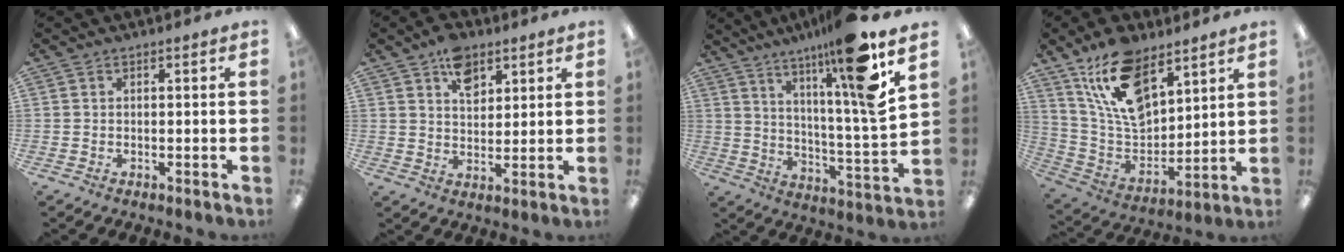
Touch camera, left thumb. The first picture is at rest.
{"total": 7.8, "force": [4.6, 4.9, 4.0], "torque": [-0.053, -0.015, 0.080]}
{"total": 17.9, "force": [12.2, 0.2, 13.0], "torque": [-0.224, -0.071, 0.180]}
{"total": 17.8, "force": [11.5, 9.1, 10.1], "torque": [-0.193, -0.047, 0.212]}